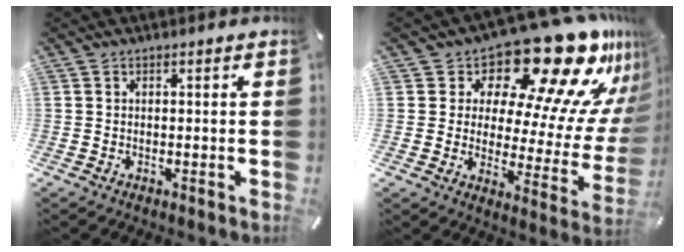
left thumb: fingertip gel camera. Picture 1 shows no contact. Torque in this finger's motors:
{"motor_torque": [1.78, 1.78, 0.80, -0.01, 0.08]}